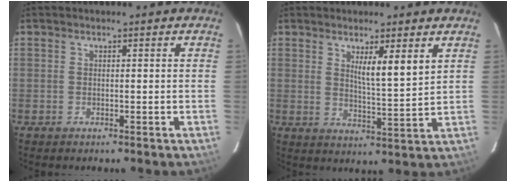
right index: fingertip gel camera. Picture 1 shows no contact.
{"total": 6.3, "force": [3.1, 1.0, 5.4], "torque": [-0.091, -0.011, 0.055]}